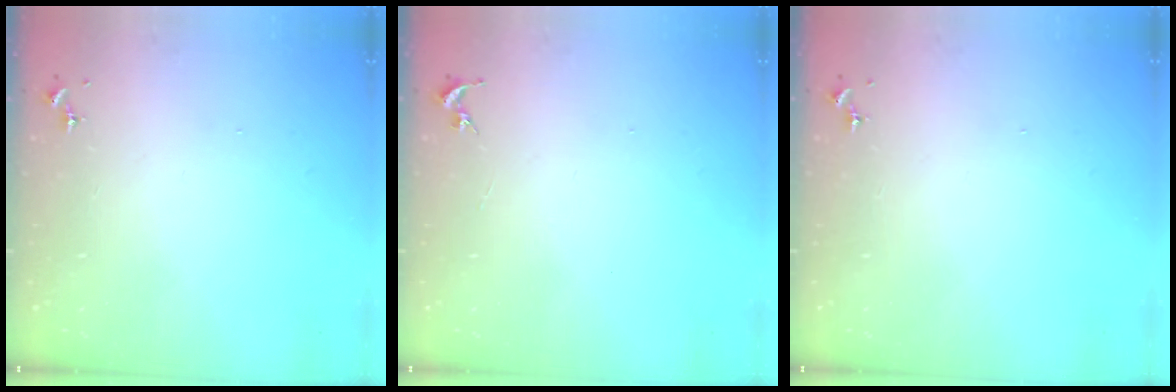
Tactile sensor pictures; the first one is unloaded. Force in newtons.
{"total": 0.0}
{"total": 0.0}